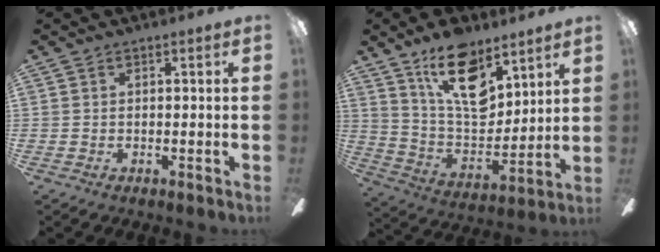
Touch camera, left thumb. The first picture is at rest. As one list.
[{"total": 18.0, "force": [11.3, 9.1, 10.6], "torque": [-0.175, -0.060, 0.204]}]